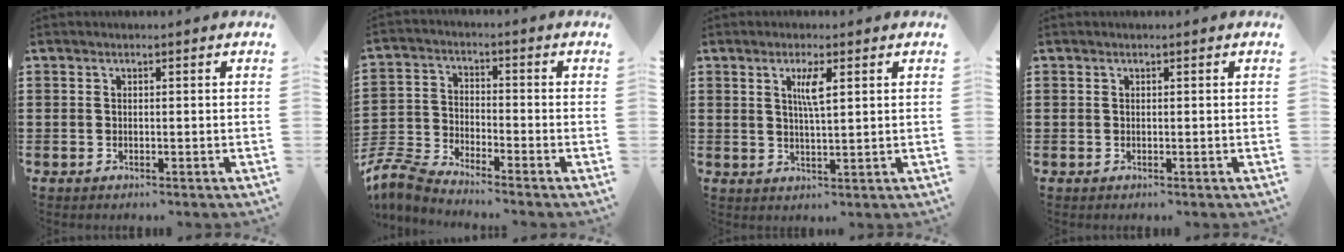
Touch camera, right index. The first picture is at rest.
{"total": 5.6, "force": [-5.5, 0.4, 1.3], "torque": [-0.056, -0.008, -0.117]}
{"total": 3.4, "force": [1.2, 0.6, 3.1], "torque": [-0.066, 0.003, 0.017]}
{"total": 0.0}